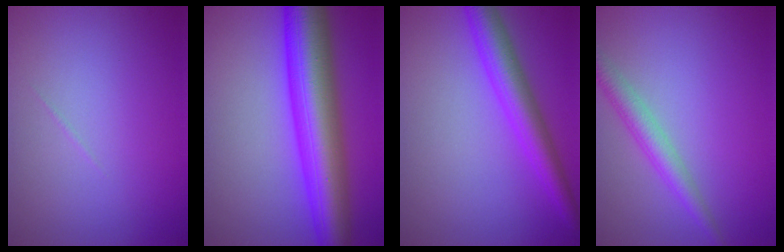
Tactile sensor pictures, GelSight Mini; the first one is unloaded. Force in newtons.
{"total": 10.5, "press": 10.5, "slide": 0.2}
{"total": 4.8, "press": 4.8, "slide": 0.2}
{"total": 2.9, "press": 2.9, "slide": 0.2}